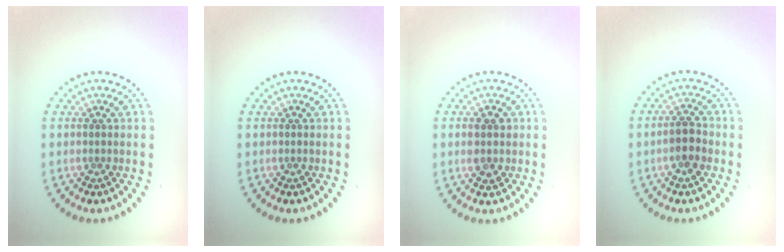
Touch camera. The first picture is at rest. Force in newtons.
{"total": 0.0}
{"total": 1.9, "press": 1.9, "slide": 0.2}
{"total": 2.0, "press": 1.9, "slide": 0.7}